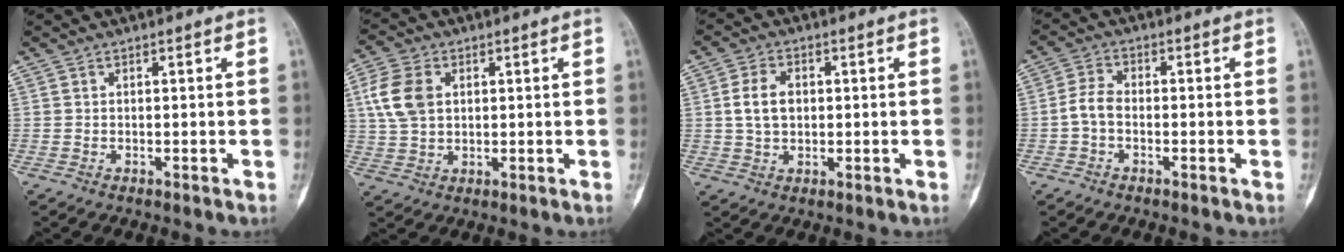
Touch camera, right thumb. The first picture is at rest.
{"total": 8.6, "force": [2.0, 5.9, 5.8], "torque": [-0.121, 0.005, 0.041]}
{"total": 5.8, "force": [0.6, 4.0, 4.1], "torque": [-0.070, 0.003, 0.011]}
{"total": 3.8, "force": [-1.0, 2.3, 2.9], "torque": [-0.059, 0.014, -0.027]}